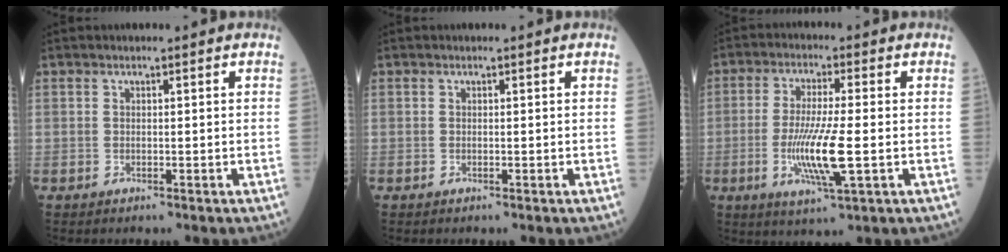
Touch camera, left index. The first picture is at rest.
{"total": 0.0}
{"total": 9.1, "force": [-1.8, 0.6, 8.9], "torque": [-0.177, -0.018, -0.035]}